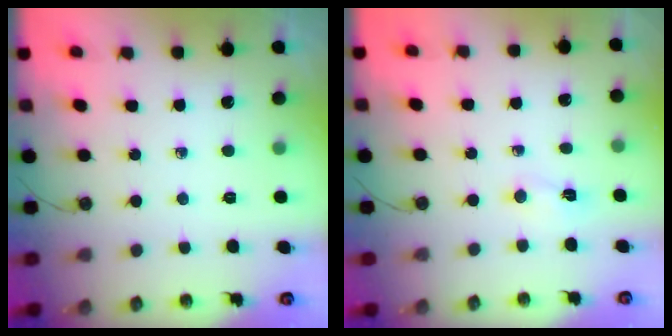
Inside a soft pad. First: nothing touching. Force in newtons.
{"total": 2.2, "press": 2.1, "slide": 0.7}